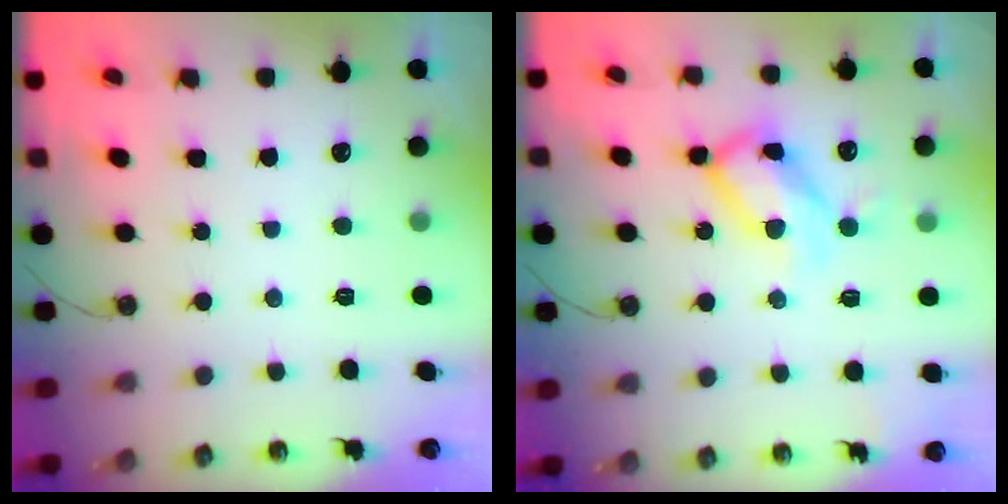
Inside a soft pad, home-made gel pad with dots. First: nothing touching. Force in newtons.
{"total": 12.2, "press": 12.1, "slide": 1.2}